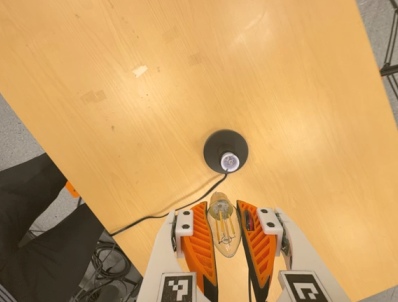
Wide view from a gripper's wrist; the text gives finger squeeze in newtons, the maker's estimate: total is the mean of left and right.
{"total": 21.5, "left": 24.0, "right": 18.9}